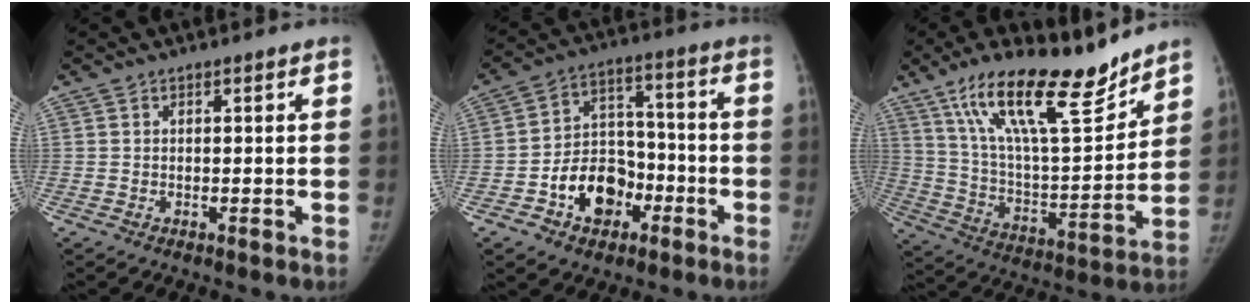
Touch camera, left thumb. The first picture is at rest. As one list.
[{"total": 12.4, "force": [-5.3, 9.0, 6.7], "torque": [-0.068, 0.049, -0.088]}, {"total": 22.3, "force": [16.0, 6.1, 14.2], "torque": [-0.209, -0.075, 0.281]}]